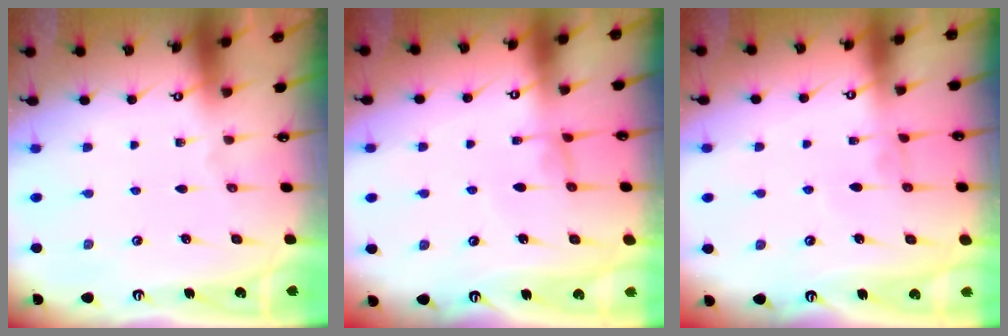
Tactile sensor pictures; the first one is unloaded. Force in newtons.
{"total": 0.0}
{"total": 1.1, "press": 1.0, "slide": 0.2}